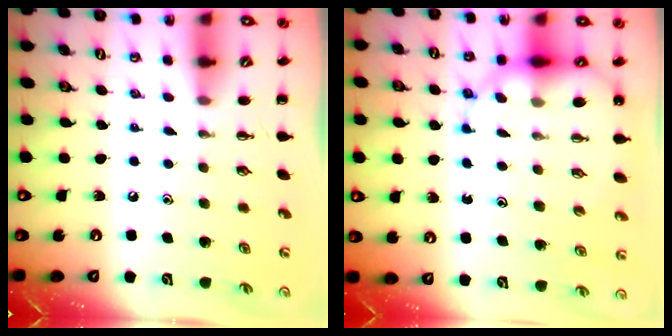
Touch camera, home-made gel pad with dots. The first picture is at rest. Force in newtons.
{"total": 14.7, "press": 14.0, "slide": 4.6}